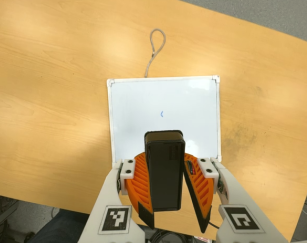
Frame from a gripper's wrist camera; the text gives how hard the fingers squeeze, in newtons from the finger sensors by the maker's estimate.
{"total": 8.4, "left": 9.1, "right": 7.8}